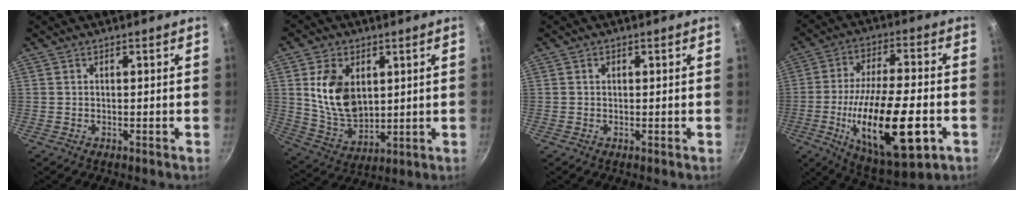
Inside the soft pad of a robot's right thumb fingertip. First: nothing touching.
{"total": 12.9, "force": [3.0, 8.8, 9.0], "torque": [-0.143, -0.025, 0.069]}
{"total": 0.7, "force": [0.2, 0.6, 0.4], "torque": [-0.004, 0.003, 0.003]}
{"total": 23.7, "force": [-6.8, 8.4, 21.1], "torque": [-0.348, 0.014, -0.104]}